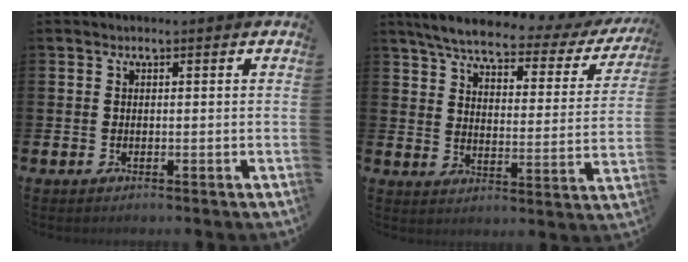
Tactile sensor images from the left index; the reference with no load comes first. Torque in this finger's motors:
{"motor_torque": [1.21, -0.93, 0.52, 0.21]}